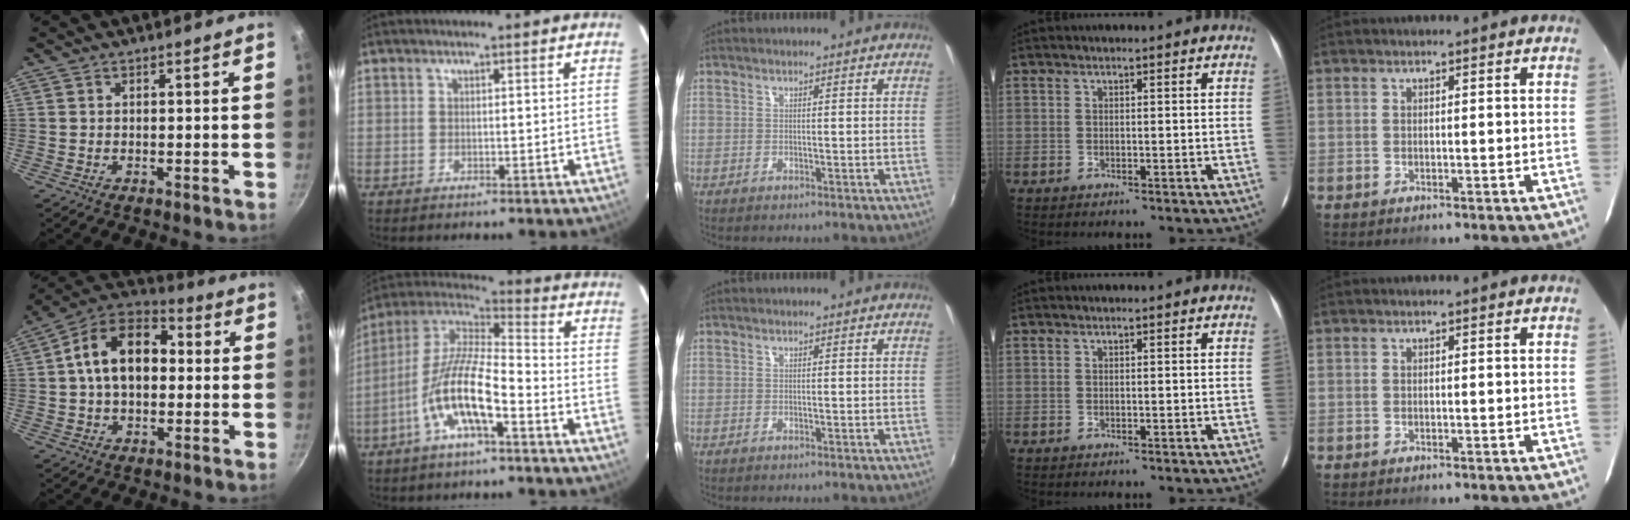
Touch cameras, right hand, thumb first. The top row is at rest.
{"thumb": {"total": 15.2, "force": [1.2, 10.1, 11.2], "torque": [-0.151, 0.033, -0.001]}, "index": {"total": 13.6, "force": [-6.2, 3.4, 11.6], "torque": [-0.232, -0.004, -0.123]}}